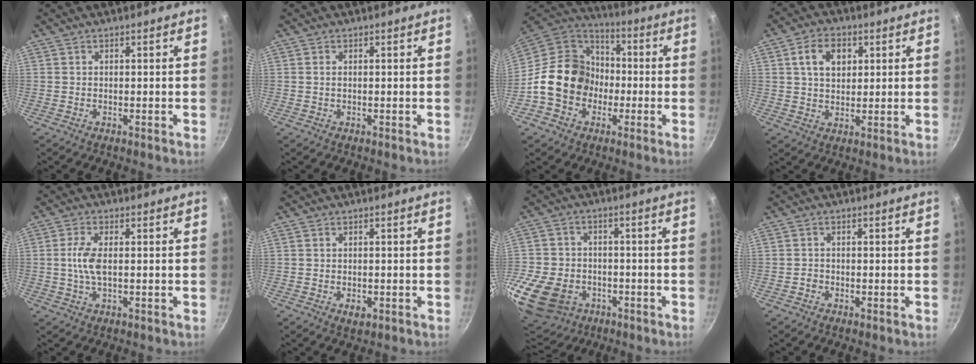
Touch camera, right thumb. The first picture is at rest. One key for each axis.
{"total": 0.6, "fx": 0.1, "fy": 0.4, "fz": 0.5, "tx": -0.010, "ty": 0.001, "tz": 0.001}
{"total": 17.8, "fx": -3.0, "fy": 15.0, "fz": 9.0, "tx": -0.119, "ty": 0.048, "tz": -0.062}
{"total": 7.4, "fx": 2.3, "fy": 5.2, "fz": 4.8, "tx": -0.064, "ty": 0.001, "tz": 0.038}
{"total": 5.1, "fx": 0.1, "fy": 2.1, "fz": 4.6, "tx": -0.103, "ty": 0.002, "tz": -0.001}
{"total": 2.2, "fx": -0.7, "fy": 1.4, "fz": 1.6, "tx": -0.025, "ty": -0.004, "tz": -0.008}
{"total": 20.6, "fx": -6.8, "fy": 15.7, "fz": 11.4, "tx": -0.259, "ty": 0.022, "tz": -0.107}
{"total": 1.0, "fx": -0.6, "fy": 0.8, "fz": 0.2, "tx": -0.004, "ty": 0.004, "tz": -0.010}